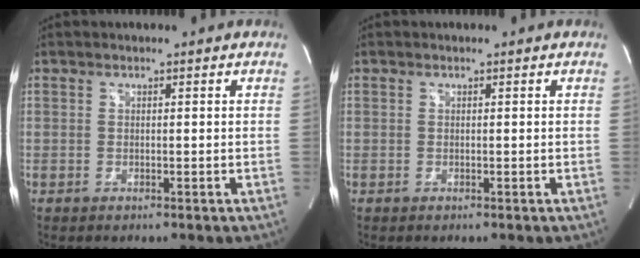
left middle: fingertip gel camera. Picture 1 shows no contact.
{"total": 0.0}